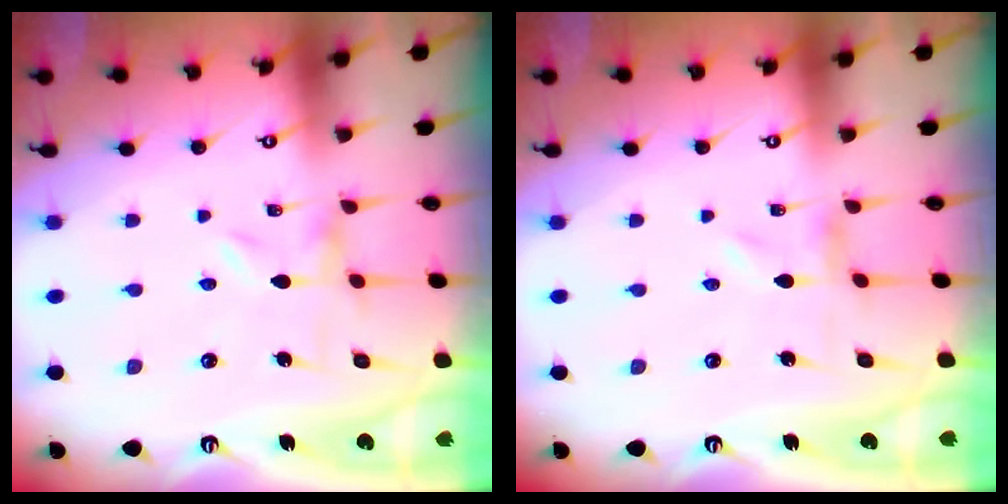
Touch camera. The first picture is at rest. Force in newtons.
{"total": 0.0}